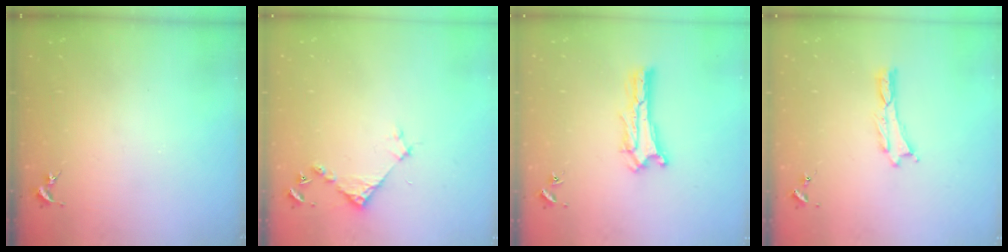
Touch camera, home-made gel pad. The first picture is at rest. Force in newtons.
{"total": 3.9, "press": 3.8, "slide": 0.3}
{"total": 0.9, "press": 0.9, "slide": 0.2}
{"total": 0.0}